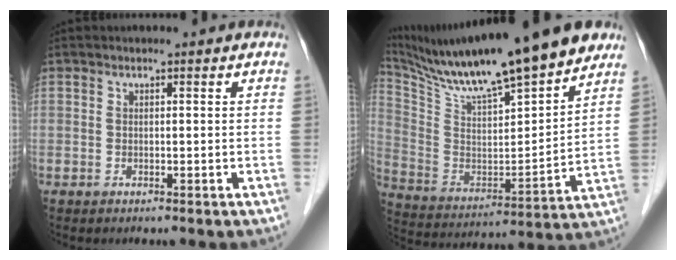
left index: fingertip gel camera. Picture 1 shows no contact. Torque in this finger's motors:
{"motor_torque": [0.14, -0.58, 0.36, 0.17]}